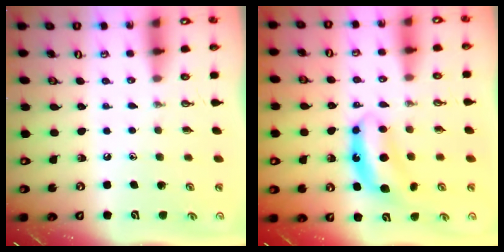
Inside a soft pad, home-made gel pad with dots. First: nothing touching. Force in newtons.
{"total": 7.7, "press": 7.7, "slide": 0.3}